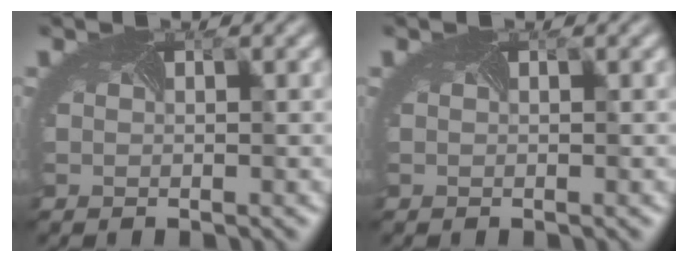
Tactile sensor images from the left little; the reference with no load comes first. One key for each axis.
{"total": 0.0}